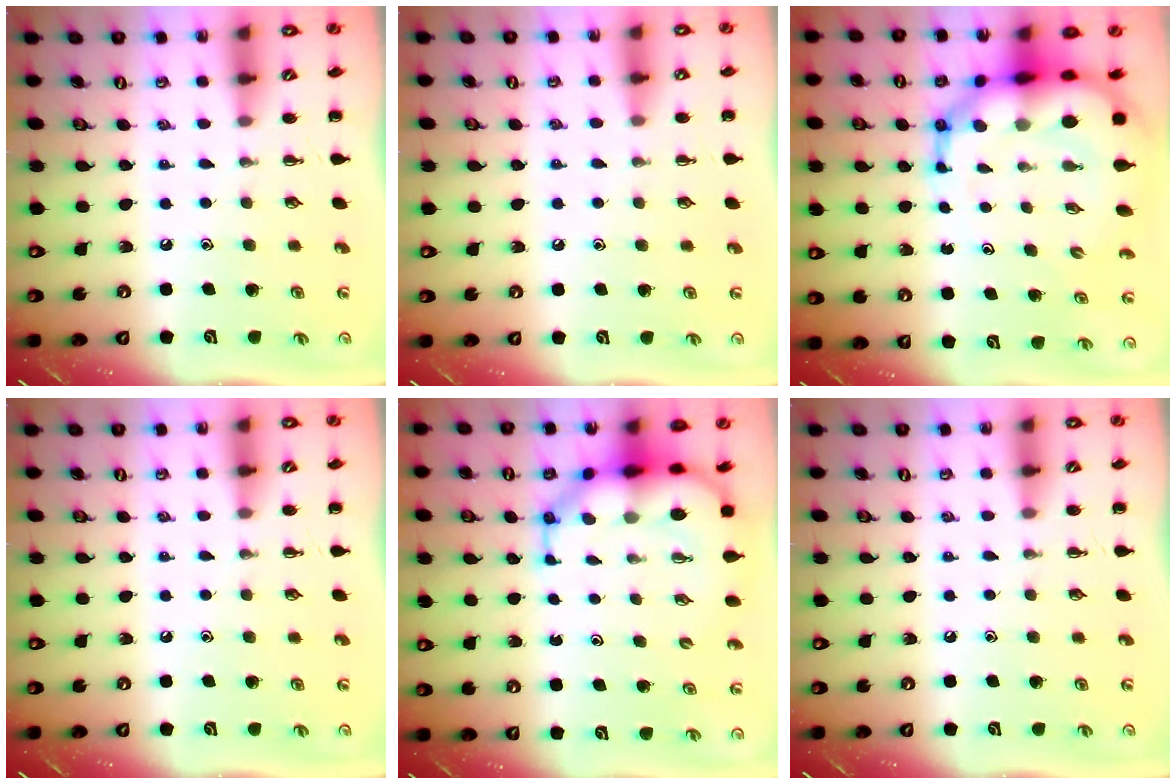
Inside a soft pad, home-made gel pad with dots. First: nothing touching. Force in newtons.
{"total": 5.3, "press": 5.0, "slide": 1.7}
{"total": 15.9, "press": 15.3, "slide": 4.4}
{"total": 0.0}
{"total": 10.0, "press": 9.6, "slide": 2.9}
{"total": 0.0}